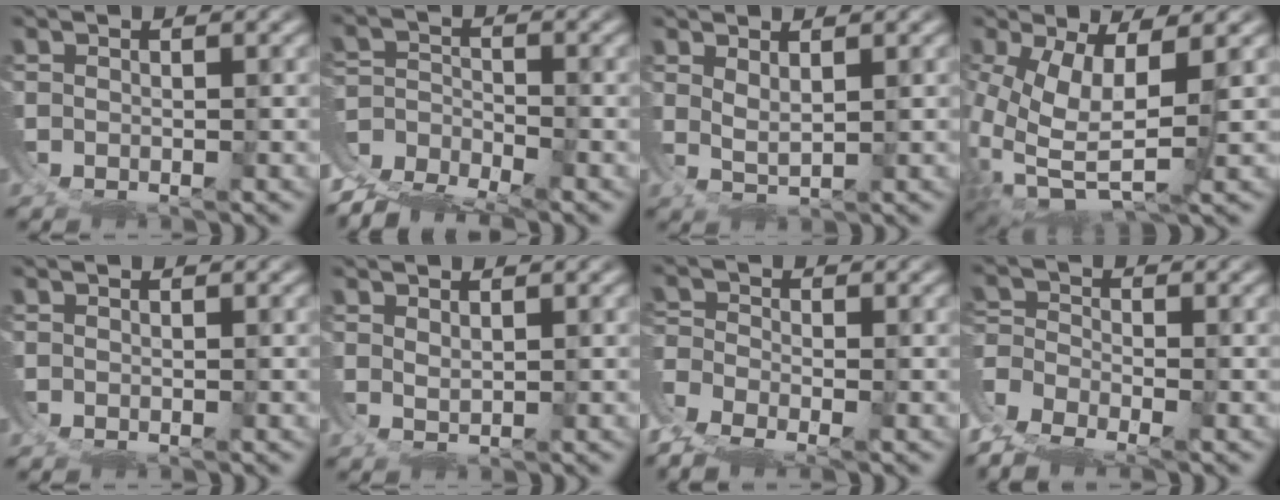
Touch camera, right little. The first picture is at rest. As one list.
[{"total": 8.0, "force": [-5.2, 5.3, 2.9], "torque": [-0.064, -0.038, -0.077]}, {"total": 3.3, "force": [0.9, 2.7, 1.6], "torque": [-0.042, 0.004, 0.007]}, {"total": 11.0, "force": [-1.4, 7.9, 7.5], "torque": [-0.199, -0.055, 0.003]}, {"total": 0.0}, {"total": 0.9, "force": [0.7, 0.6, 0.3], "torque": [-0.010, -0.004, 0.017]}, {"total": 5.3, "force": [-3.0, 3.7, 2.4], "torque": [-0.073, -0.031, -0.045]}, {"total": 7.1, "force": [-3.9, 5.3, 2.9], "torque": [-0.085, -0.037, -0.057]}]